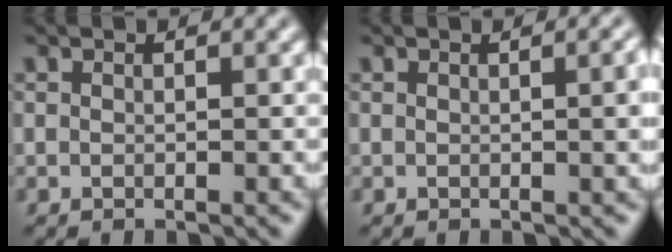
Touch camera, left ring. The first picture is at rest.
{"total": 2.9, "force": [0.2, 1.0, 2.7], "torque": [-0.025, 0.005, -0.001]}